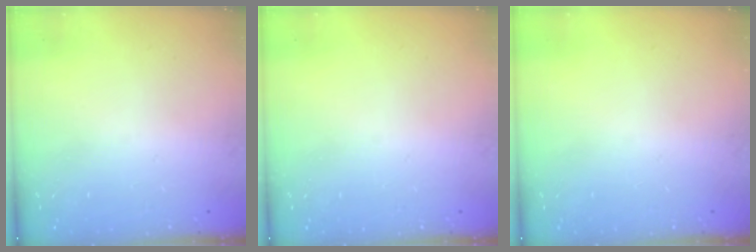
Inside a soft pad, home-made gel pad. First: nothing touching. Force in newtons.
{"total": 0.0}
{"total": 0.0}